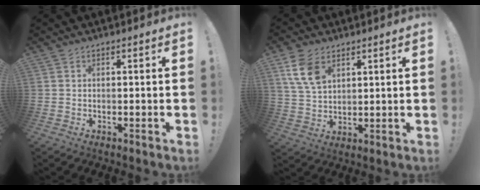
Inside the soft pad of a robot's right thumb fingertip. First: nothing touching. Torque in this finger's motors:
{"motor_torque": [0.36, 0.89, 0.61, 0.84, 0.05]}